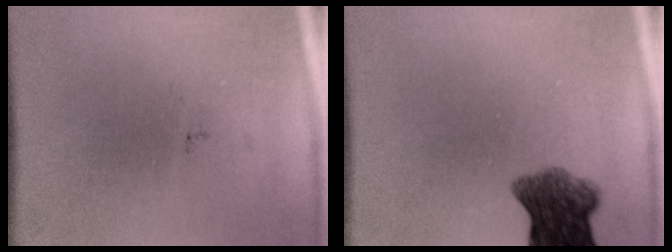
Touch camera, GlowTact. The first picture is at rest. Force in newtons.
{"total": 6.5}